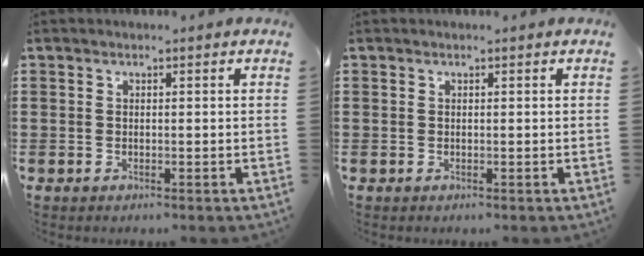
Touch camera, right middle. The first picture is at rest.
{"total": 0.0}